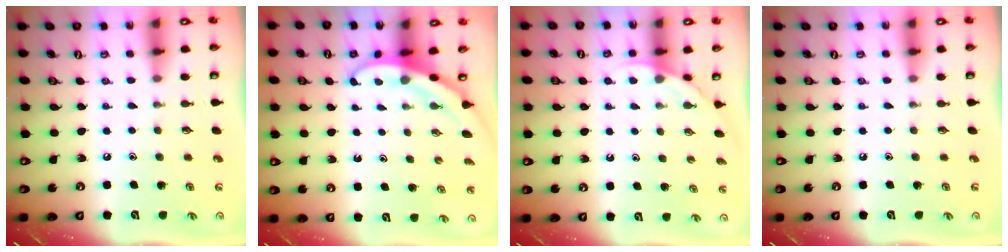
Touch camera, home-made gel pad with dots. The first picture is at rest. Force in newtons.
{"total": 3.2, "press": 3.2, "slide": 0.2}
{"total": 2.5, "press": 2.5, "slide": 0.2}
{"total": 0.0}